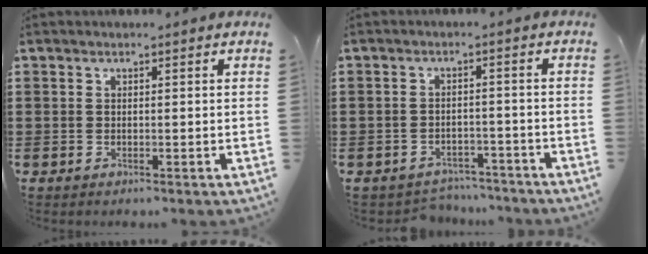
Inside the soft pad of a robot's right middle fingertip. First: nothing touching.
{"total": 3.0, "force": [-3.0, 0.6, -0.3], "torque": [-0.005, 0.000, -0.065]}